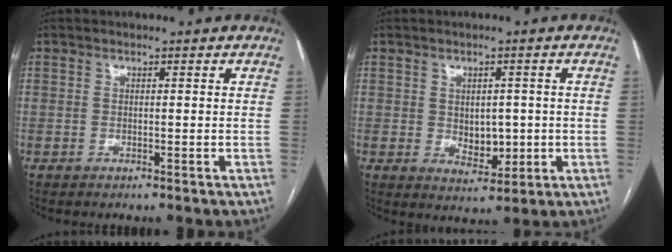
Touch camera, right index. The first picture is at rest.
{"total": 5.2, "force": [-0.2, 3.3, 4.0], "torque": [-0.054, 0.000, 0.010]}